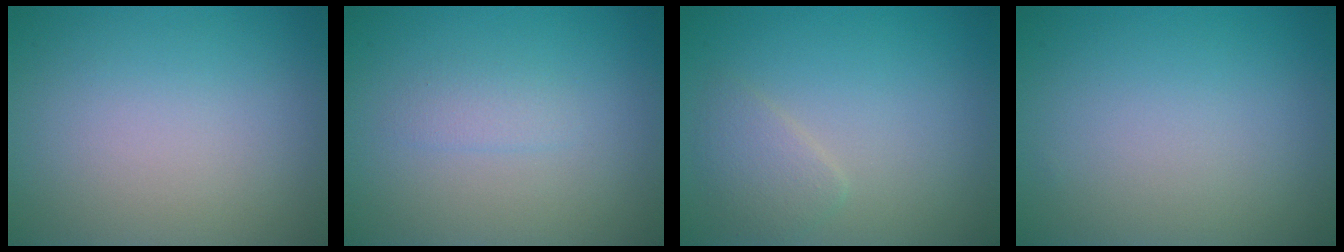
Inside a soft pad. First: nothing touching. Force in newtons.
{"total": 1.1, "press": 1.1, "slide": 0.0}
{"total": 1.8, "press": 1.8, "slide": 0.1}
{"total": 0.0}